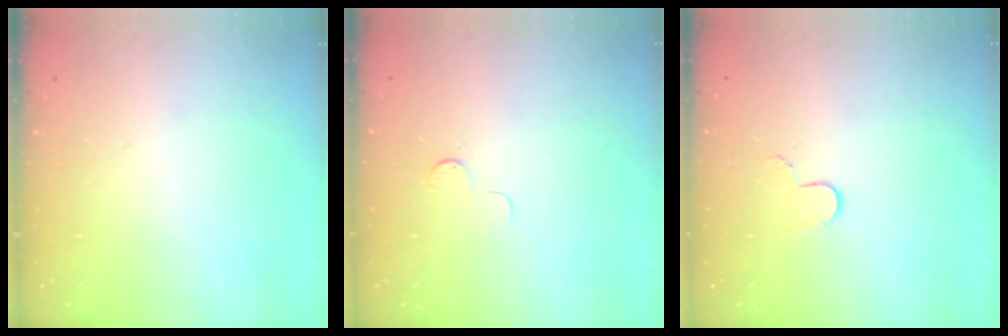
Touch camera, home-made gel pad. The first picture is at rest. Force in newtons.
{"total": 4.5, "press": 4.5, "slide": 0.3}
{"total": 3.4, "press": 3.4, "slide": 0.3}